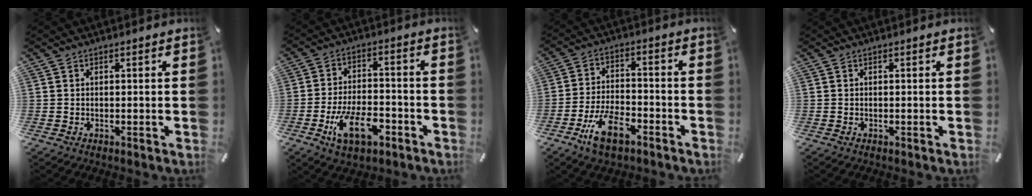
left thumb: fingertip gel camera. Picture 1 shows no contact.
{"total": 12.3, "force": [-5.7, 6.4, 8.8], "torque": [-0.173, 0.021, -0.101]}
{"total": 11.1, "force": [-6.2, 5.3, 7.5], "torque": [-0.153, 0.026, -0.113]}
{"total": 0.0}